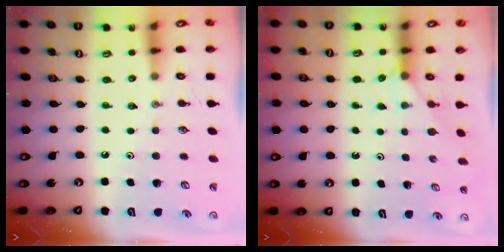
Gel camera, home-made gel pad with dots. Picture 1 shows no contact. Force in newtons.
{"total": 2.1, "press": 2.1, "slide": 0.1}